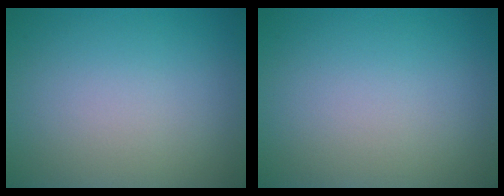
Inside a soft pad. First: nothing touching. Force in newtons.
{"total": 0.0}